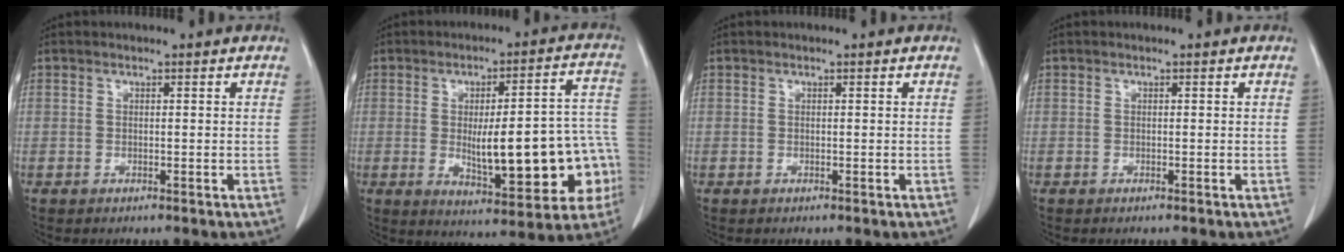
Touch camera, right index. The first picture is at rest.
{"total": 18.7, "force": [-3.2, 4.9, 17.8], "torque": [-0.186, 0.034, -0.022]}
{"total": 0.0}
{"total": 0.0}